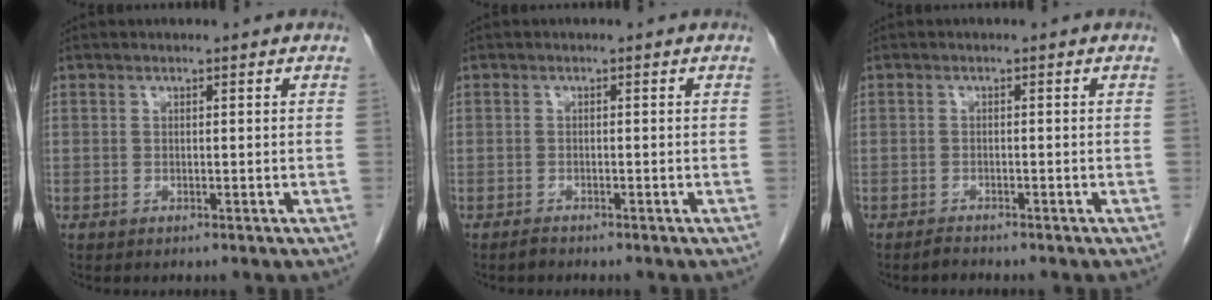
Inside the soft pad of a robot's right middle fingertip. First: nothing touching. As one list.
[{"total": 0.8, "force": [-0.8, 0.1, 0.2], "torque": [-0.007, -0.001, -0.014]}, {"total": 1.1, "force": [-1.0, 0.2, 0.1], "torque": [-0.006, -0.002, -0.017]}]